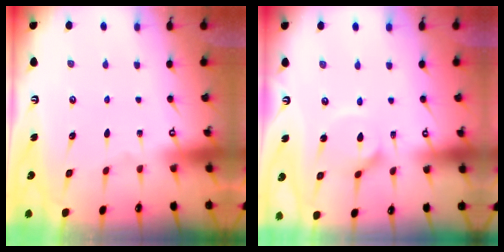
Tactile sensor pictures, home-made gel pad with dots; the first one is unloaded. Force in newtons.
{"total": 7.0, "press": 7.0, "slide": 0.5}